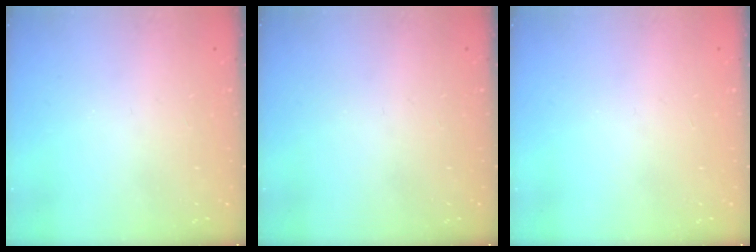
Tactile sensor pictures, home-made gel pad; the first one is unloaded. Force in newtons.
{"total": 0.0}
{"total": 0.0}